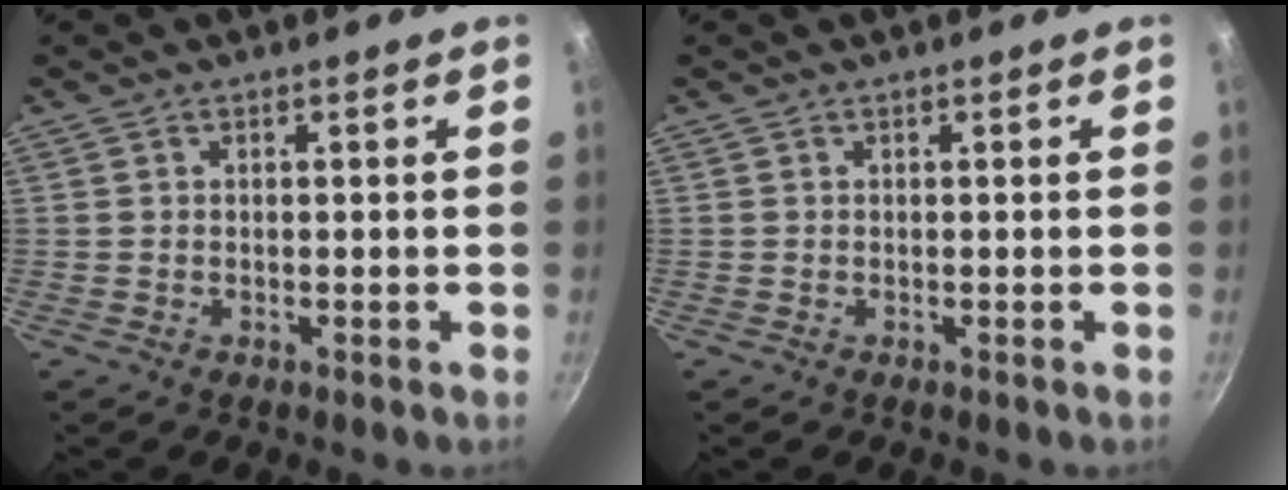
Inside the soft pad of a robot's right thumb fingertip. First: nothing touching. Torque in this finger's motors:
{"motor_torque": [0.06, 0.32, 0.31, -0.20, -0.02]}